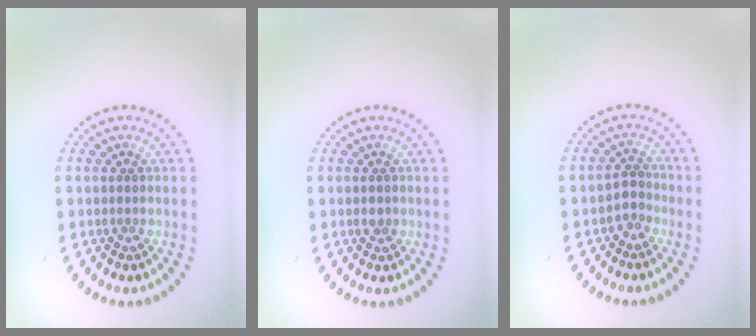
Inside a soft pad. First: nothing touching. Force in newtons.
{"total": 0.7, "press": 0.6, "slide": 0.4}
{"total": 1.8, "press": 1.4, "slide": 1.2}